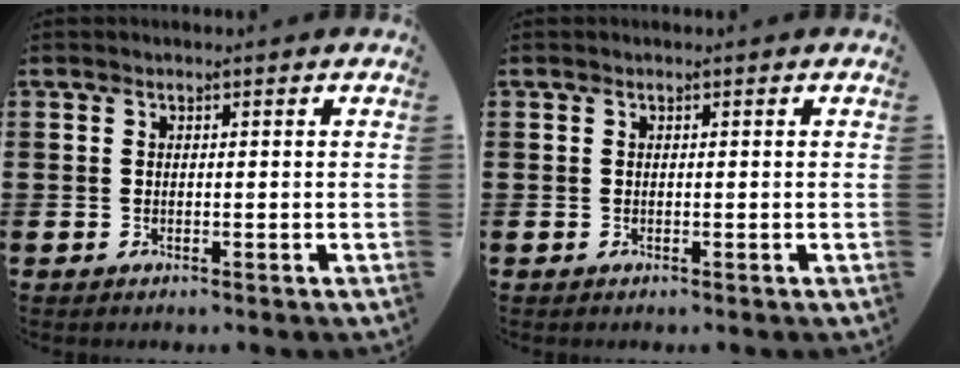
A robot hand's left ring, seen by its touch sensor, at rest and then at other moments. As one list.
[{"total": 0.0}]